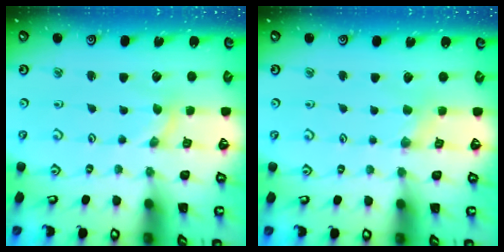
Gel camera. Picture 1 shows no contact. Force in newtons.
{"total": 2.0, "press": 2.0, "slide": 0.4}